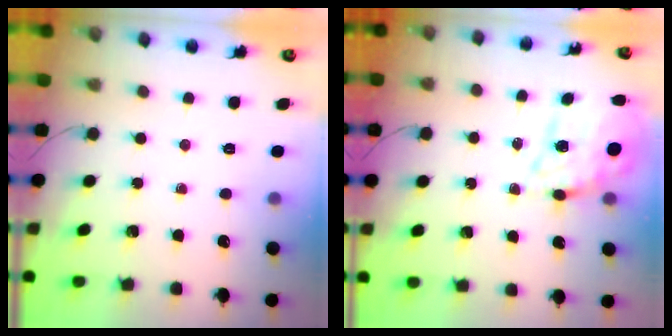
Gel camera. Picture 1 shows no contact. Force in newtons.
{"total": 13.2, "press": 12.5, "slide": 4.5}